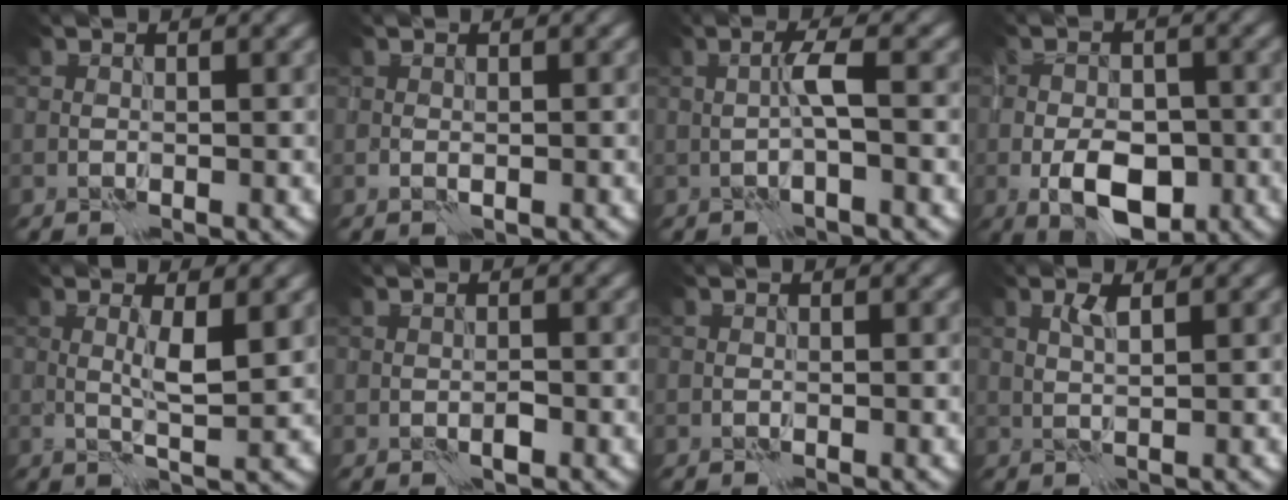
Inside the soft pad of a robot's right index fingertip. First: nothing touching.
{"total": 0.6, "force": [-0.2, 0.3, 0.5], "torque": [-0.010, -0.001, -0.004]}
{"total": 1.7, "force": [0.1, -0.7, 1.6], "torque": [-0.033, 0.007, 0.001]}
{"total": 5.7, "force": [-2.2, 3.0, 4.3], "torque": [-0.072, -0.004, -0.040]}
{"total": 2.8, "force": [0.7, -0.1, 2.7], "torque": [-0.053, -0.004, 0.014]}
{"total": 0.7, "force": [-0.4, 0.2, 0.6], "torque": [-0.012, 0.002, -0.006]}
{"total": 0.0}
{"total": 1.2, "force": [0.9, -0.4, 0.7], "torque": [-0.020, 0.001, 0.018]}